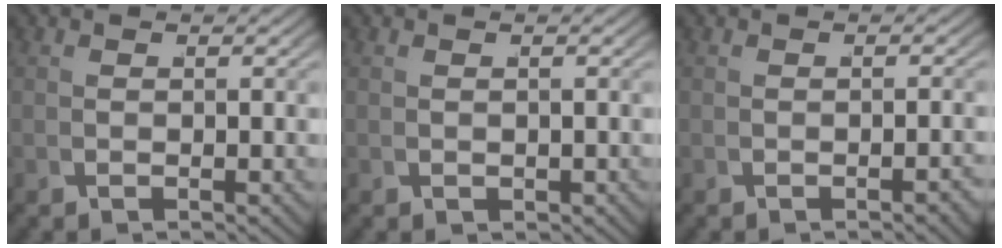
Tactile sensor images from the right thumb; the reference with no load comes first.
{"total": 0.6, "force": [-0.1, 0.5, 0.3], "torque": [-0.004, -0.004, 0.004]}
{"total": 1.1, "force": [-0.8, 0.1, 0.7], "torque": [-0.014, 0.003, -0.010]}